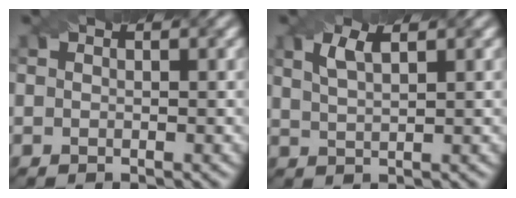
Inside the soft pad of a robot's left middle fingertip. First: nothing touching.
{"total": 2.4, "force": [1.4, 0.7, 1.9], "torque": [-0.037, 0.001, 0.028]}